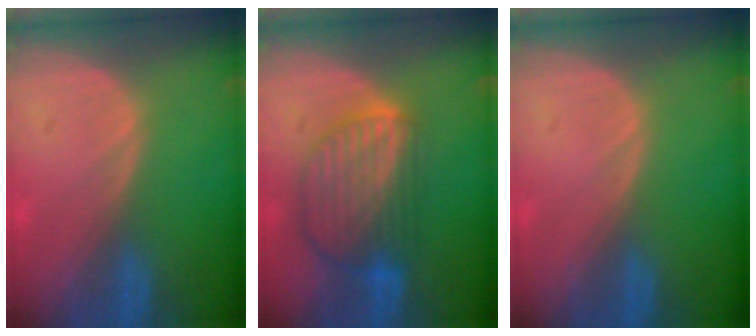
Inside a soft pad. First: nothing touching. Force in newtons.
{"total": 9.1, "press": 7.8, "slide": 4.7}
{"total": 0.0}